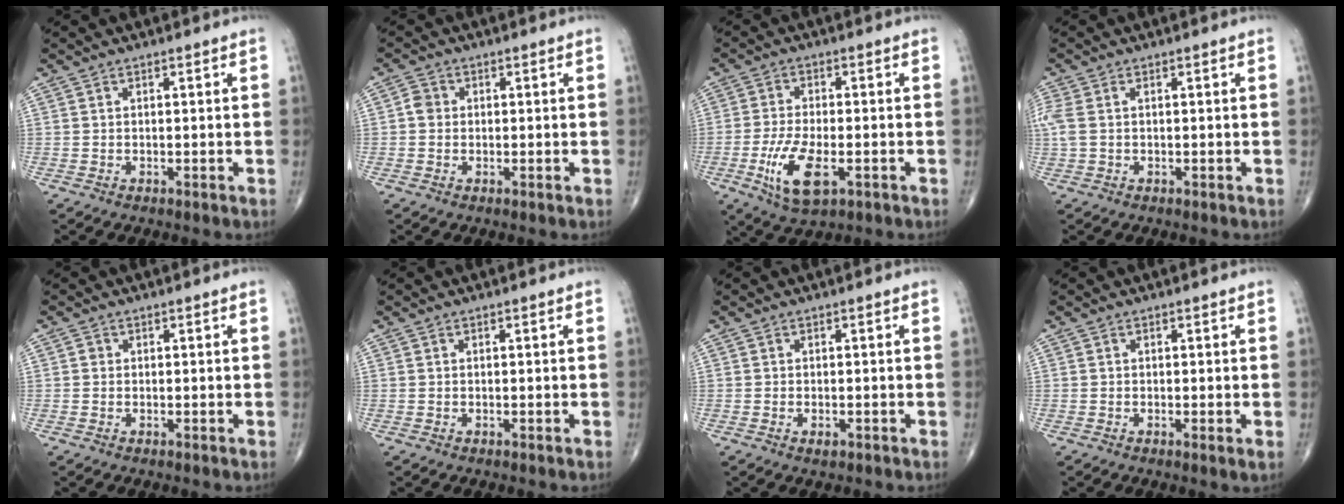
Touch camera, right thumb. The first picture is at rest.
{"total": 2.3, "force": [0.0, 2.1, 1.0], "torque": [-0.009, 0.005, -0.005]}
{"total": 9.7, "force": [-3.3, 4.1, 8.2], "torque": [-0.165, -0.001, -0.056]}
{"total": 4.2, "force": [0.5, 2.5, 3.4], "torque": [-0.117, 0.016, 0.012]}
{"total": 0.7, "force": [0.0, 0.7, 0.2], "torque": [0.001, 0.002, -0.001]}
{"total": 0.0}
{"total": 1.2, "force": [-0.5, 0.6, 0.9], "torque": [-0.014, -0.001, -0.007]}
{"total": 1.2, "force": [-0.1, 0.0, 1.1], "torque": [-0.024, -0.005, -0.005]}